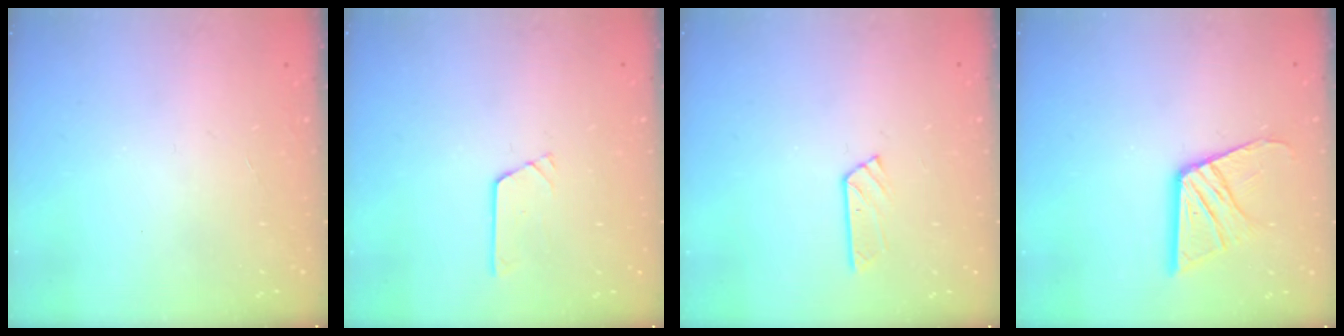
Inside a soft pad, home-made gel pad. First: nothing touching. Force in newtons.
{"total": 2.6, "press": 2.6, "slide": 0.2}
{"total": 3.3, "press": 3.3, "slide": 0.3}
{"total": 14.0, "press": 14.0, "slide": 1.4}